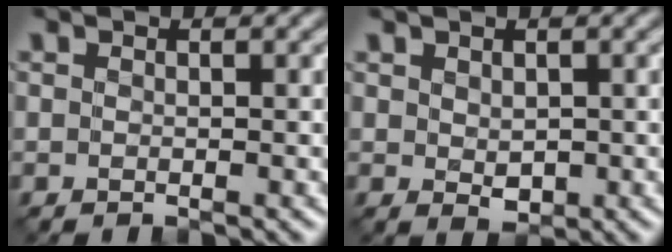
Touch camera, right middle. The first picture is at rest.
{"total": 1.5, "force": [0.1, 1.1, 1.1], "torque": [-0.019, -0.008, 0.010]}